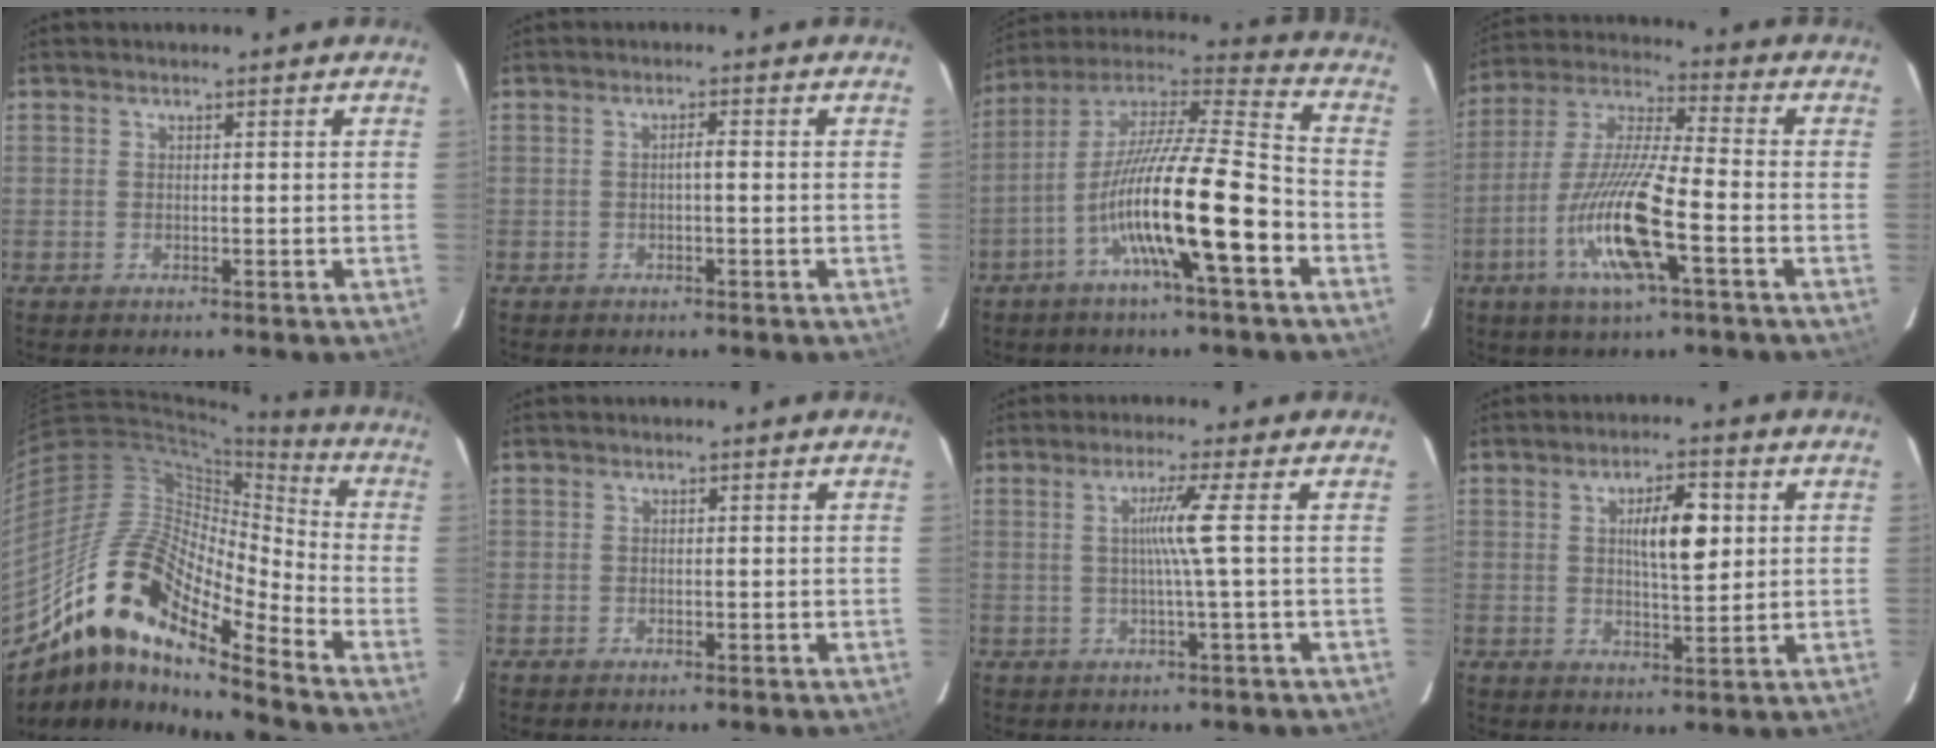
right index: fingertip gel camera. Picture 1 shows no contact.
{"total": 1.2, "force": [-0.2, 0.1, 1.2], "torque": [-0.019, 0.003, -0.003]}
{"total": 18.1, "force": [-6.5, 1.2, 16.8], "torque": [-0.307, 0.002, -0.118]}
{"total": 15.1, "force": [-5.4, 1.5, 14.0], "torque": [-0.285, -0.011, -0.102]}
{"total": 19.6, "force": [-12.7, 4.9, 14.1], "torque": [-0.277, 0.017, -0.228]}
{"total": 0.0}
{"total": 4.5, "force": [0.4, -1.7, 4.1], "torque": [-0.079, -0.003, 0.010]}
{"total": 7.1, "force": [1.7, 1.9, 6.6], "torque": [-0.109, 0.008, 0.031]}